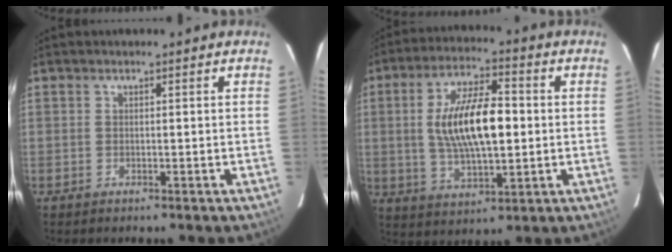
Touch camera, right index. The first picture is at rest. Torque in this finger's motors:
{"motor_torque": [1.13, -0.38, 0.69, 0.21]}